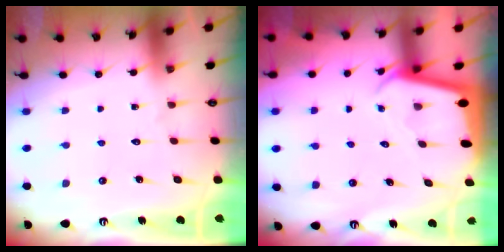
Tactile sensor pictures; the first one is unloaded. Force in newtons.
{"total": 2.2, "press": 2.2, "slide": 0.1}